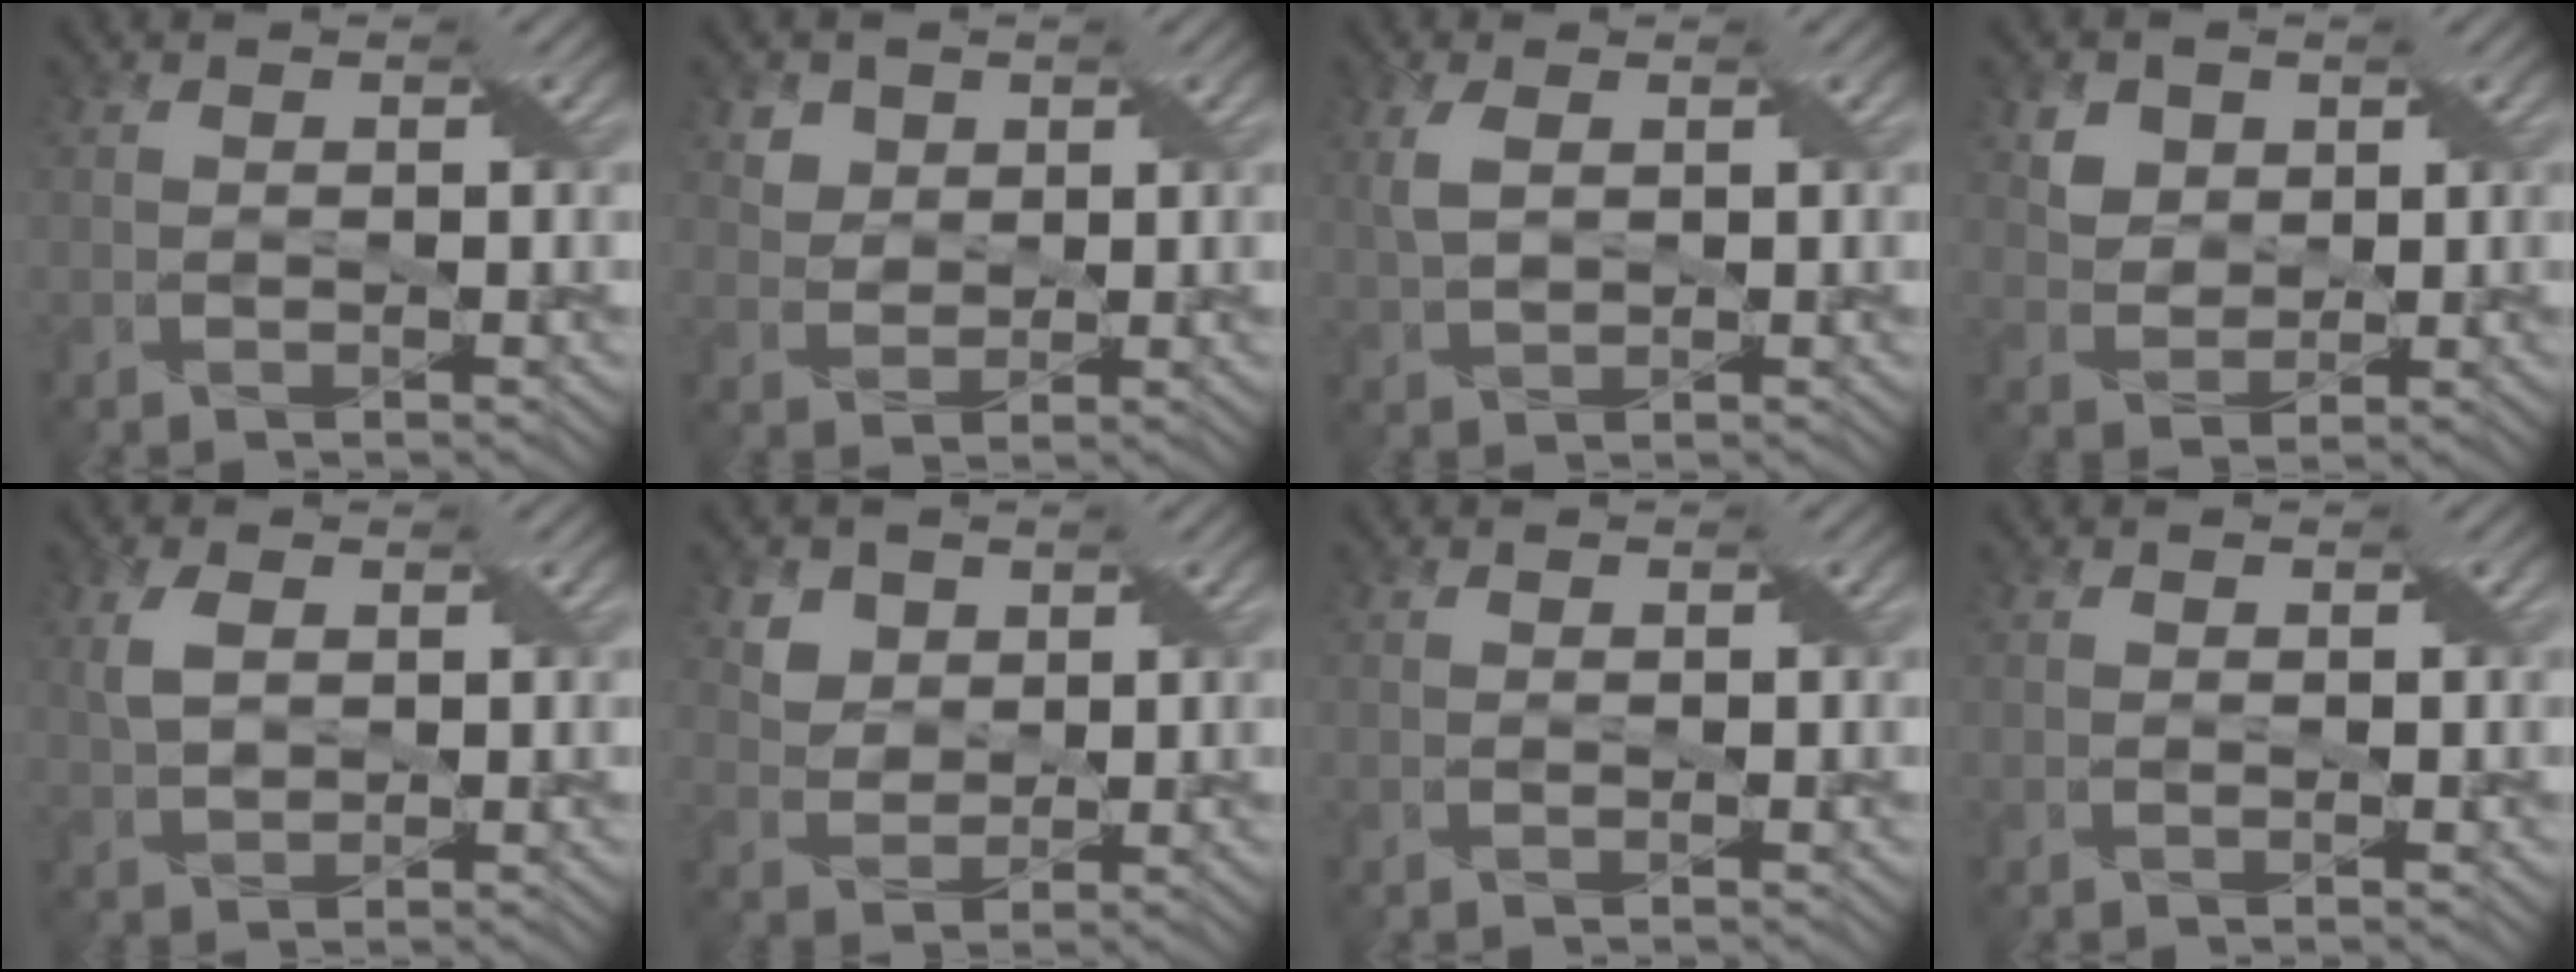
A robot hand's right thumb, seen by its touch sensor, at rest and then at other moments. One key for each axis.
{"total": 3.5, "fx": 2.0, "fy": 2.7, "fz": 0.9, "tx": -0.040, "ty": -0.009, "tz": 0.050}
{"total": 3.3, "fx": 1.1, "fy": 1.8, "fz": 2.6, "tx": -0.072, "ty": 0.007, "tz": 0.025}
{"total": 3.9, "fx": 2.0, "fy": 3.1, "fz": 1.4, "tx": -0.049, "ty": -0.011, "tz": 0.049}
{"total": 3.6, "fx": 1.2, "fy": 2.3, "fz": 2.6, "tx": -0.067, "ty": 0.006, "tz": 0.025}
{"total": 4.0, "fx": 2.2, "fy": 3.1, "fz": 1.3, "tx": -0.049, "ty": -0.015, "tz": 0.055}
{"total": 0.0}
{"total": 0.0}